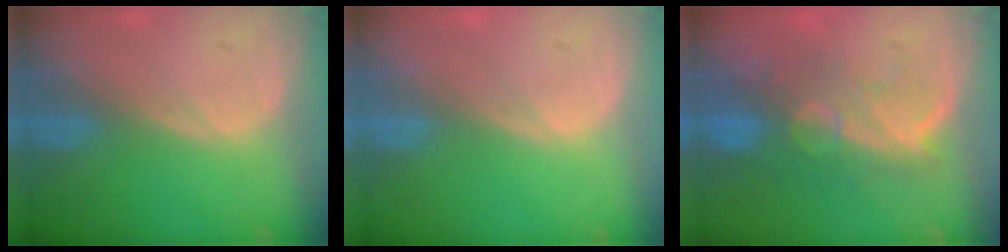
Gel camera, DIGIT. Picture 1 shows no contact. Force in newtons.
{"total": 0.0}
{"total": 9.7, "press": 8.4, "slide": 5.0}